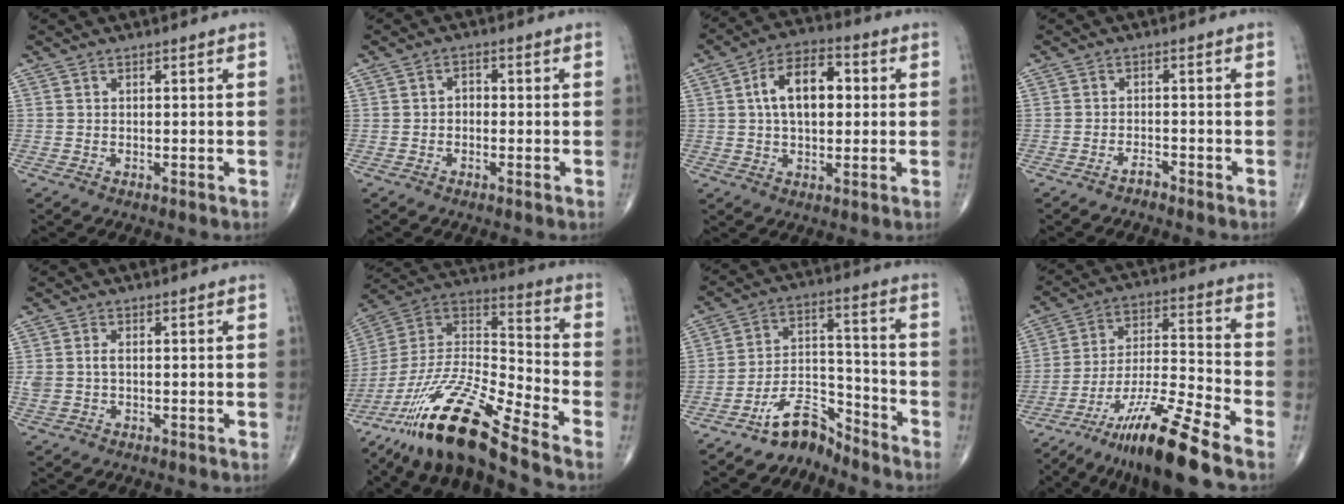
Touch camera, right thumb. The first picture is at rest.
{"total": 2.0, "force": [-0.4, 1.5, 1.3], "torque": [-0.010, 0.010, -0.013]}
{"total": 11.8, "force": [1.7, 6.9, 9.5], "torque": [-0.145, 0.019, 0.020]}
{"total": 1.5, "force": [-1.4, 0.3, 0.4], "torque": [-0.007, 0.009, -0.028]}
{"total": 2.9, "force": [0.1, 1.8, 2.3], "torque": [-0.059, 0.005, 0.004]}
{"total": 21.8, "force": [-16.1, 3.1, 14.4], "torque": [-0.304, 0.054, -0.304]}
{"total": 8.7, "force": [-7.8, 3.2, 2.1], "torque": [-0.016, 0.095, -0.151]}
{"total": 17.2, "force": [-12.2, 1.5, 12.0], "torque": [-0.229, 0.059, -0.217]}